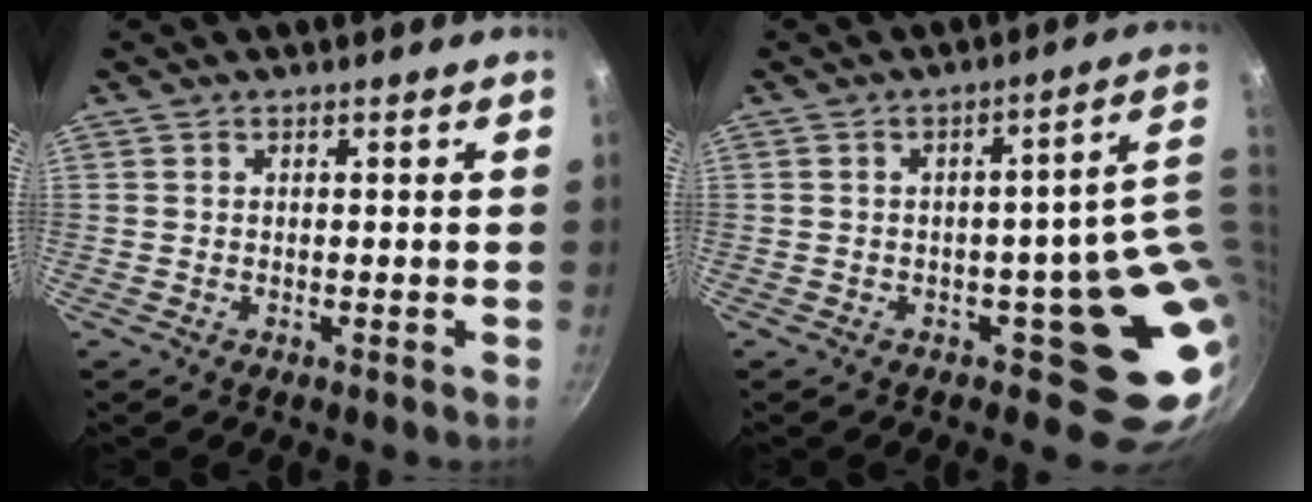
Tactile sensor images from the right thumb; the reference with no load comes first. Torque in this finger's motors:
{"motor_torque": [2.56, 2.44, 1.88, -0.87, 0.19]}